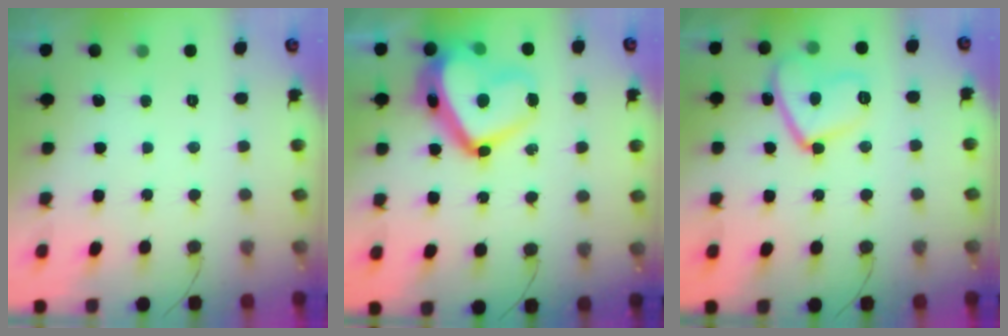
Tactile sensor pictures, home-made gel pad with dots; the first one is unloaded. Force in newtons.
{"total": 21.4, "press": 21.4, "slide": 1.5}
{"total": 12.2, "press": 12.1, "slide": 0.9}